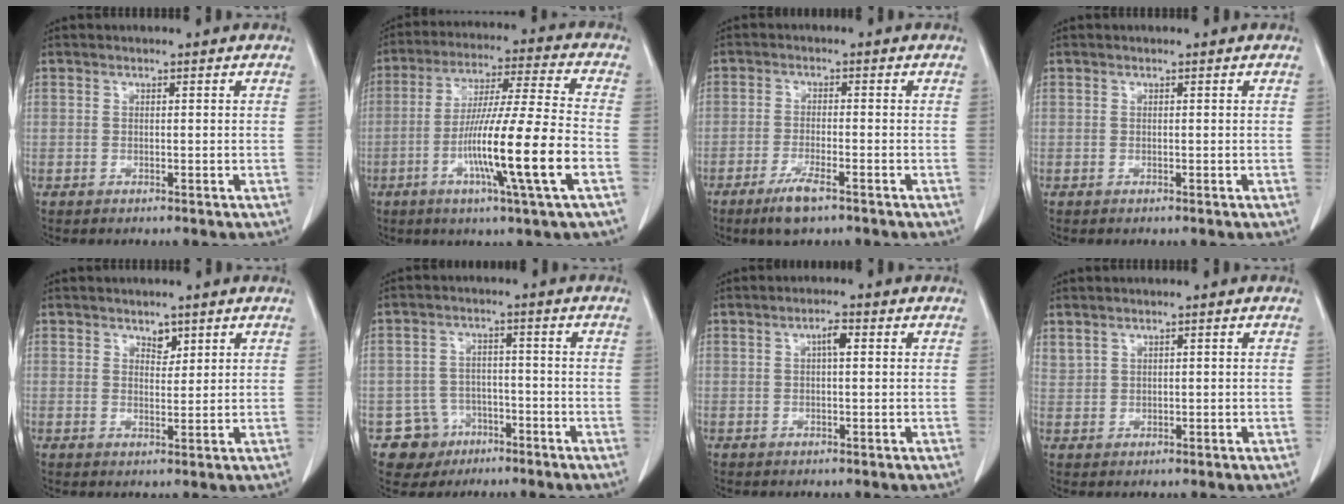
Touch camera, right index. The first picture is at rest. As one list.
[{"total": 15.5, "force": [-4.9, -1.1, 14.7], "torque": [-0.266, -0.010, -0.088]}, {"total": 4.6, "force": [-3.1, 0.6, 3.4], "torque": [-0.072, -0.009, -0.056]}, {"total": 0.0}, {"total": 2.0, "force": [1.5, 1.1, 0.9], "torque": [-0.011, -0.005, 0.025]}, {"total": 6.1, "force": [-3.2, 5.2, 0.1], "torque": [0.004, 0.011, -0.046]}, {"total": 2.0, "force": [0.5, 0.4, 1.9], "torque": [-0.035, 0.004, 0.008]}, {"total": 1.6, "force": [1.4, 0.7, 0.3], "torque": [-0.002, 0.011, 0.033]}]